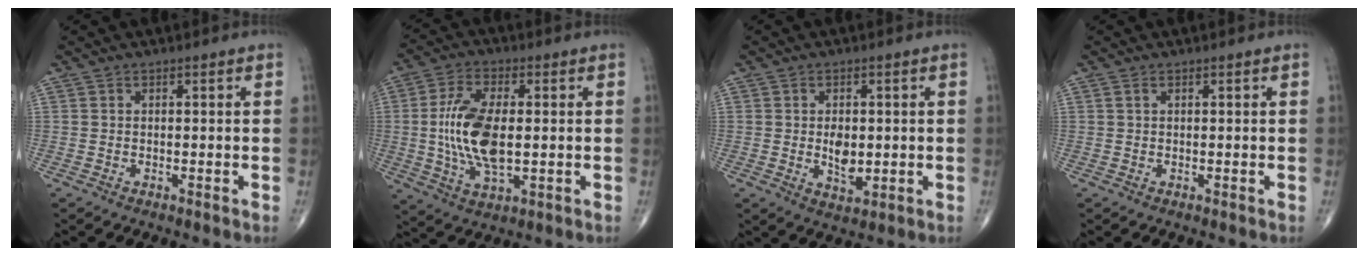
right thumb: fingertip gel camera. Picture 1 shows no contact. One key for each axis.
{"total": 13.5, "fx": 0.0, "fy": 6.4, "fz": 11.9, "tx": -0.240, "ty": -0.004, "tz": 0.002}
{"total": 5.3, "fx": 0.0, "fy": 3.2, "fz": 4.2, "tx": -0.055, "ty": -0.008, "tz": 0.007}
{"total": 0.6, "fx": 0.3, "fy": 0.3, "fz": 0.4, "tx": -0.012, "ty": 0.006, "tz": 0.007}